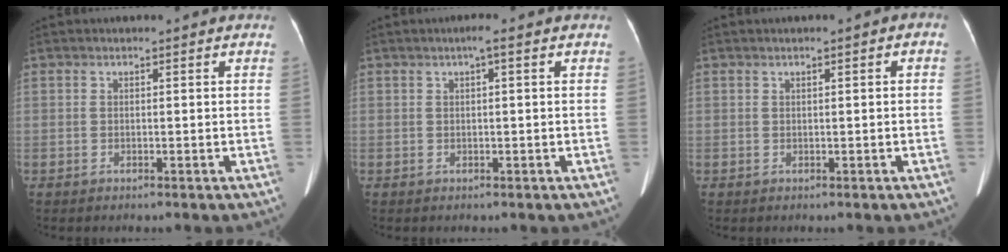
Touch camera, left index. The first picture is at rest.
{"total": 1.5, "force": [0.6, 0.0, 1.4], "torque": [-0.023, 0.006, 0.005]}
{"total": 1.3, "force": [0.3, 0.4, 1.2], "torque": [-0.014, 0.010, 0.003]}